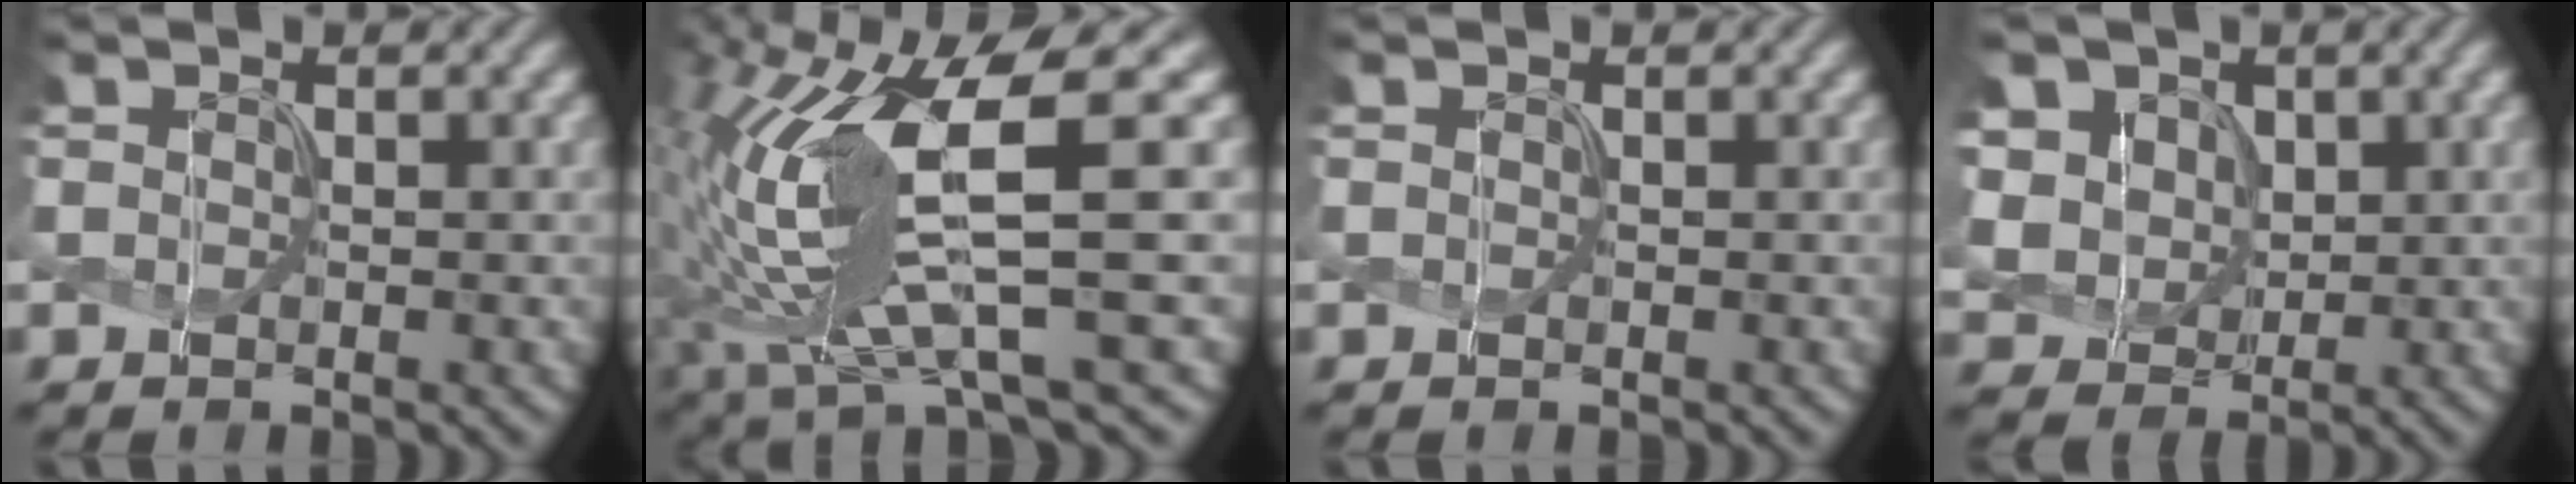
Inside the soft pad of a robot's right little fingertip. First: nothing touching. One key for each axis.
{"total": 12.8, "fx": 0.6, "fy": 3.2, "fz": 12.4, "tx": -0.251, "ty": -0.003, "tz": 0.023}
{"total": 0.0}
{"total": 7.0, "fx": 2.3, "fy": 5.8, "fz": 3.3, "tx": -0.100, "ty": 0.015, "tz": 0.042}